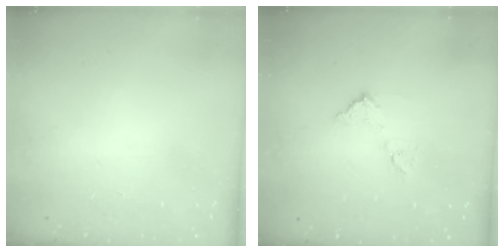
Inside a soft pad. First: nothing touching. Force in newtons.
{"total": 6.3, "press": 6.3, "slide": 0.3}